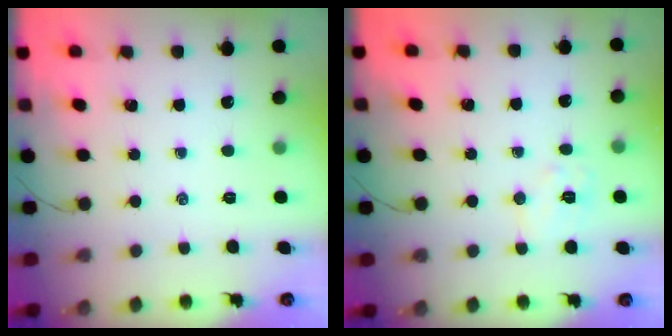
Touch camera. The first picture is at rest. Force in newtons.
{"total": 6.7, "press": 6.6, "slide": 0.9}